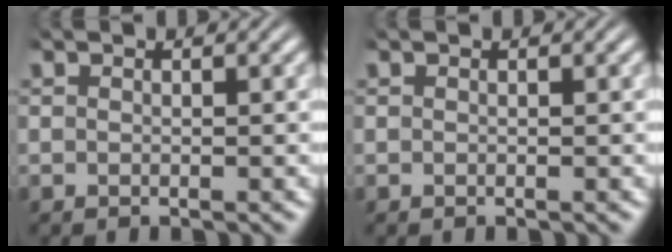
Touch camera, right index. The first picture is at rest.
{"total": 0.0}